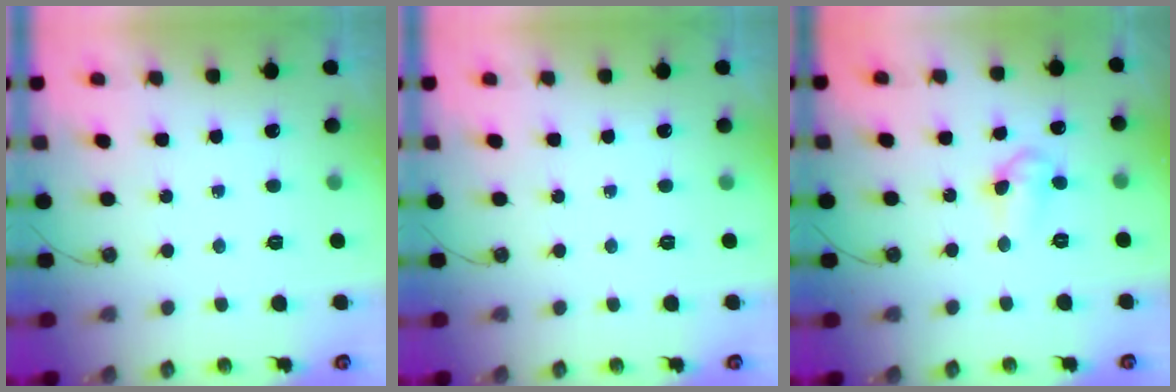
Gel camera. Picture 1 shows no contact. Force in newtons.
{"total": 0.0}
{"total": 7.8, "press": 6.7, "slide": 4.1}